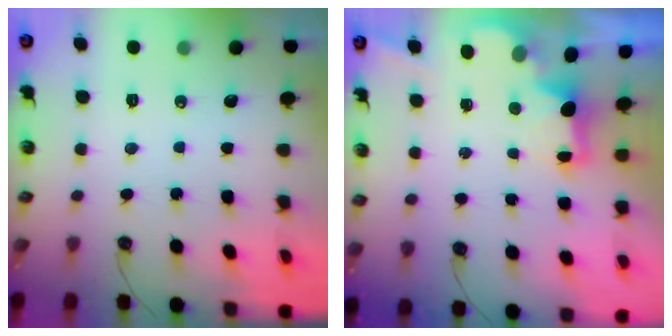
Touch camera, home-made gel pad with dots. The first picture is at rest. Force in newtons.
{"total": 2.3, "press": 2.2, "slide": 0.7}